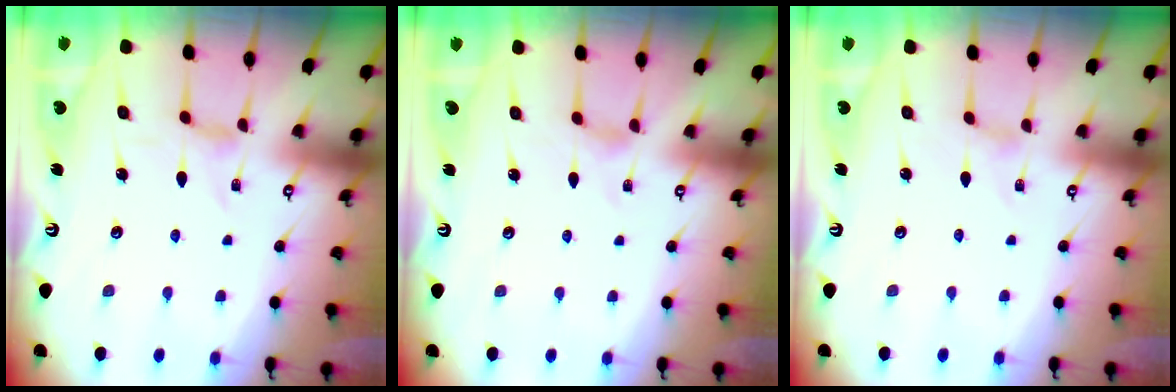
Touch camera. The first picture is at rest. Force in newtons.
{"total": 0.0}
{"total": 0.7, "press": 0.6, "slide": 0.1}